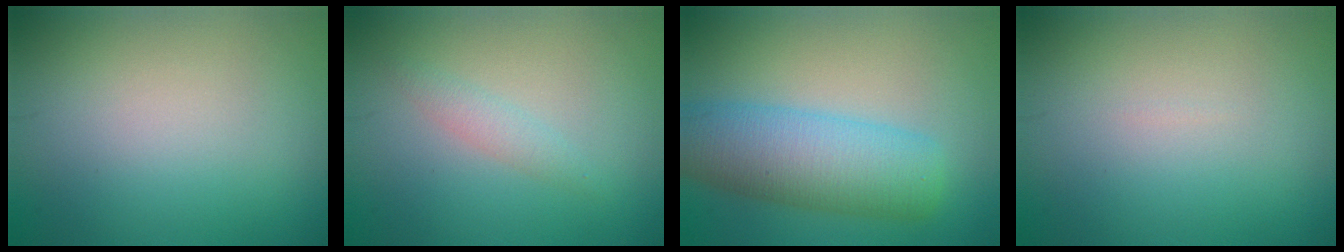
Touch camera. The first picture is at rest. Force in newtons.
{"total": 1.3, "press": 1.3, "slide": 0.0}
{"total": 7.2, "press": 7.2, "slide": 0.4}
{"total": 0.0}